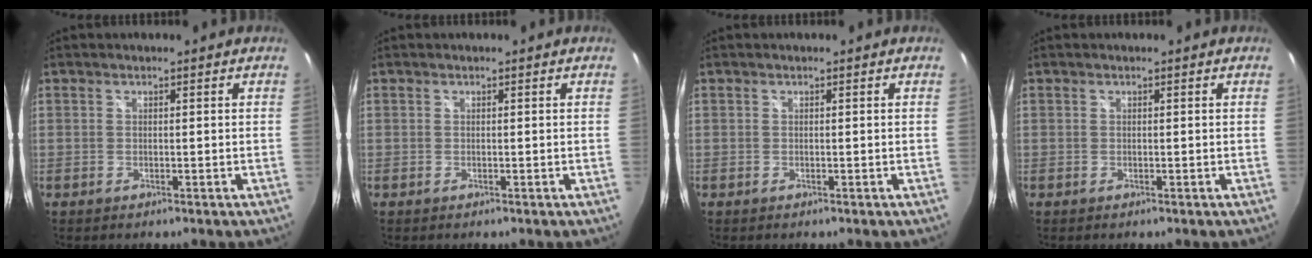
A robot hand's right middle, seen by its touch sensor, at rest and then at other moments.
{"total": 0.0}
{"total": 0.0}
{"total": 0.0}